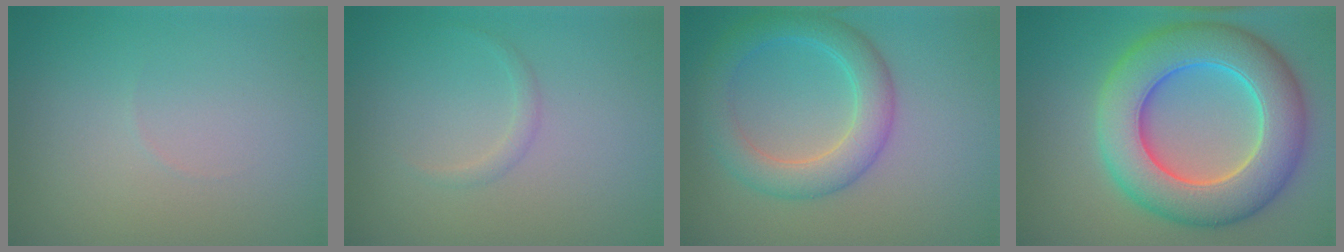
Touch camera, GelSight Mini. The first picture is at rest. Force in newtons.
{"total": 0.8, "press": 0.8, "slide": 0.0}
{"total": 4.6, "press": 4.6, "slide": 0.2}
{"total": 10.5, "press": 10.5, "slide": 0.4}